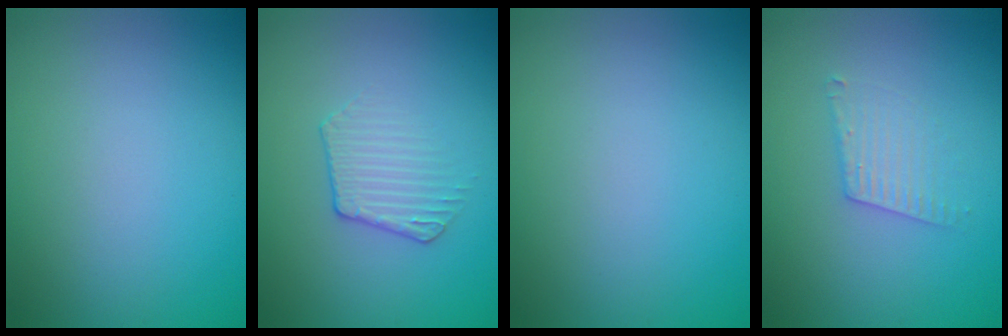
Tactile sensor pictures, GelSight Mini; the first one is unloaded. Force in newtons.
{"total": 1.8, "press": 1.1, "slide": 1.4}
{"total": 0.0}
{"total": 2.0, "press": 2.0, "slide": 0.1}